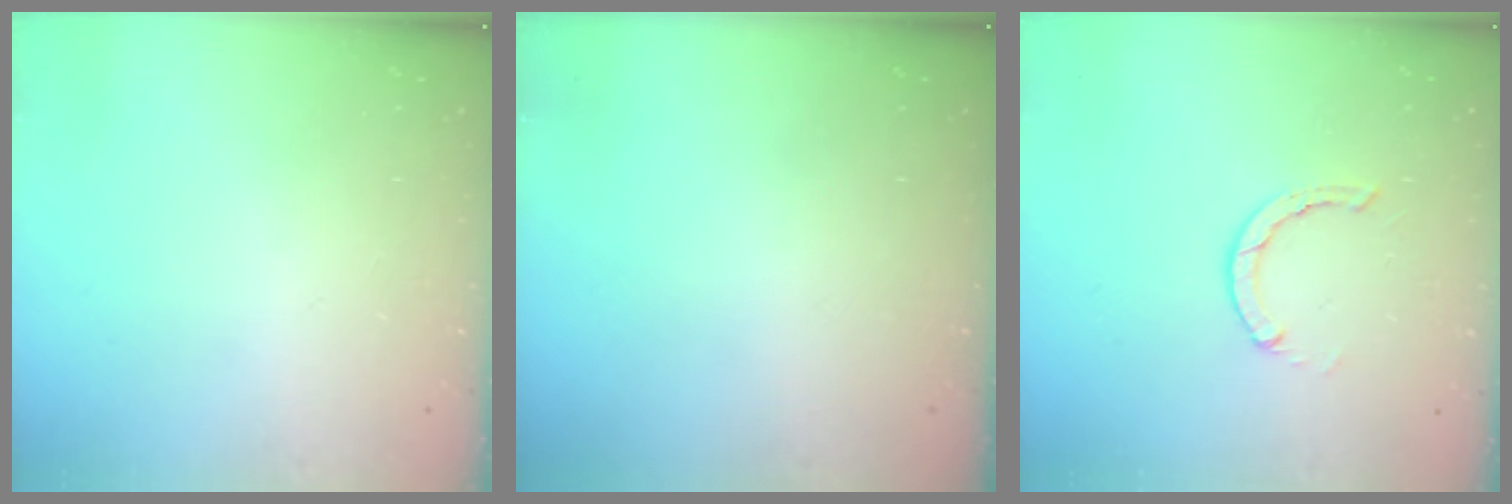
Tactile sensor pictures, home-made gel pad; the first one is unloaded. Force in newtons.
{"total": 0.0}
{"total": 2.8, "press": 2.7, "slide": 0.4}